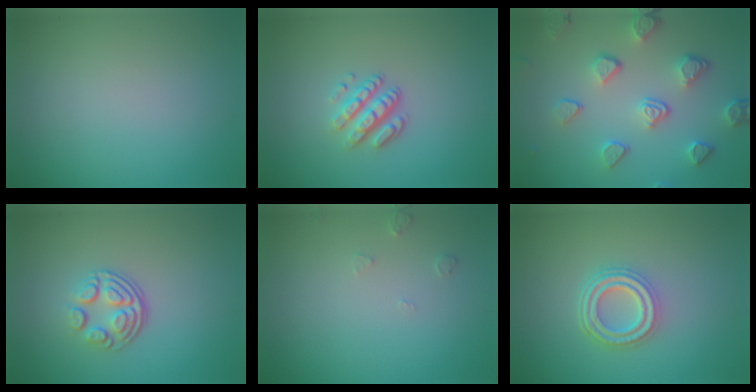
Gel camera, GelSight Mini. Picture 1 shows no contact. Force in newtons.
{"total": 3.3, "press": 2.4, "slide": 2.3}
{"total": 4.9, "press": 3.7, "slide": 3.2}
{"total": 3.9, "press": 2.5, "slide": 2.9}
{"total": 0.9, "press": 0.9, "slide": 0.2}
{"total": 4.0, "press": 3.1, "slide": 2.5}